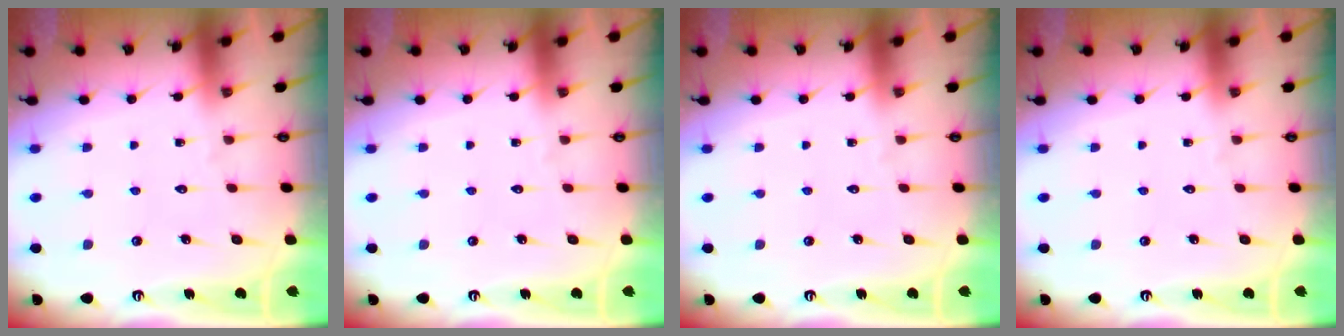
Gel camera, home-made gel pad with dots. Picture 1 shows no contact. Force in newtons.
{"total": 0.0}
{"total": 0.0}
{"total": 0.0}